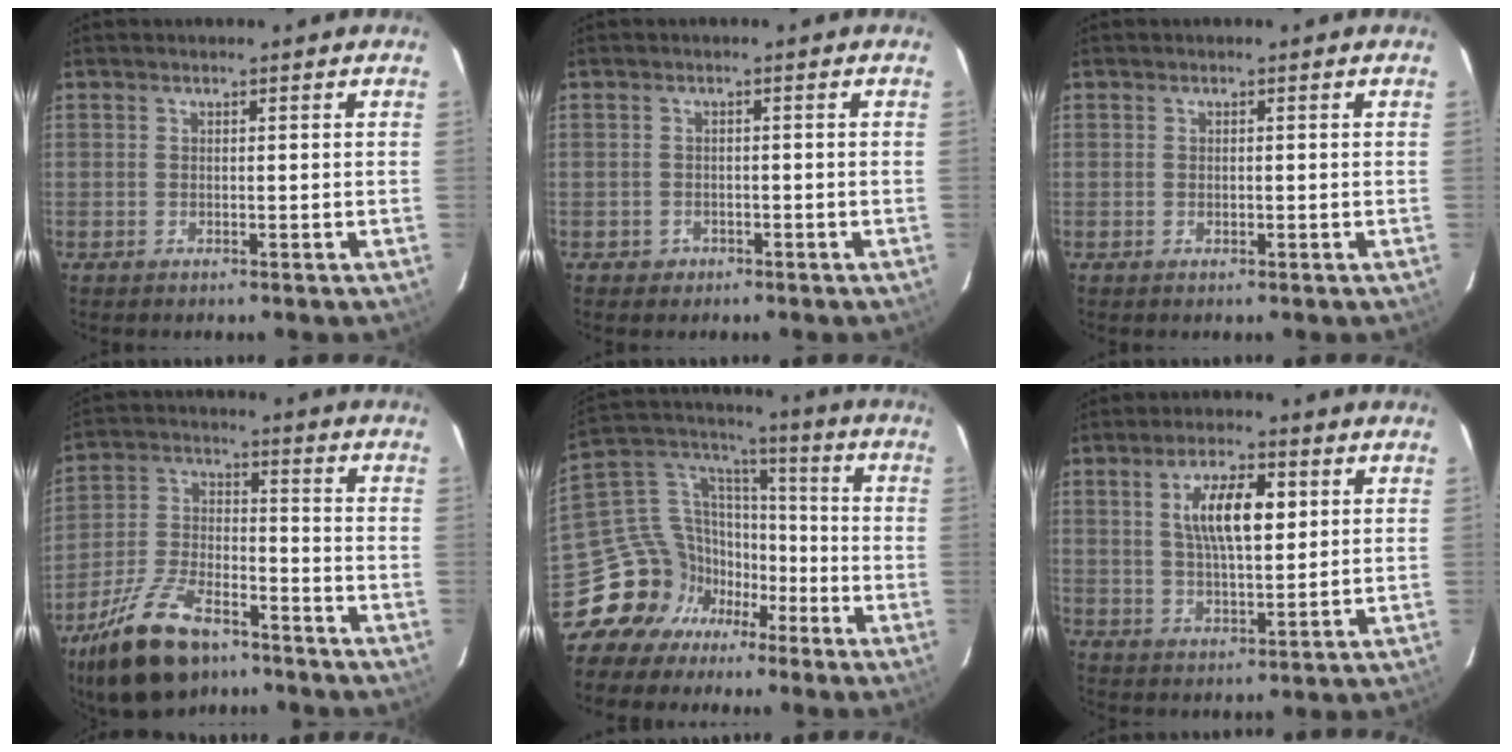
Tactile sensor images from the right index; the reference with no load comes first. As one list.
[{"total": 2.1, "force": [-1.1, 1.8, 0.4], "torque": [-0.010, 0.004, -0.012]}, {"total": 0.6, "force": [-0.1, 0.4, 0.4], "torque": [-0.007, 0.002, -0.001]}, {"total": 17.8, "force": [-12.4, 7.9, 10.1], "torque": [-0.210, -0.008, -0.220]}, {"total": 15.2, "force": [-10.0, 10.8, 3.9], "torque": [-0.083, 0.052, -0.177]}, {"total": 9.8, "force": [2.9, 3.5, 8.7], "torque": [-0.157, 0.009, 0.053]}]